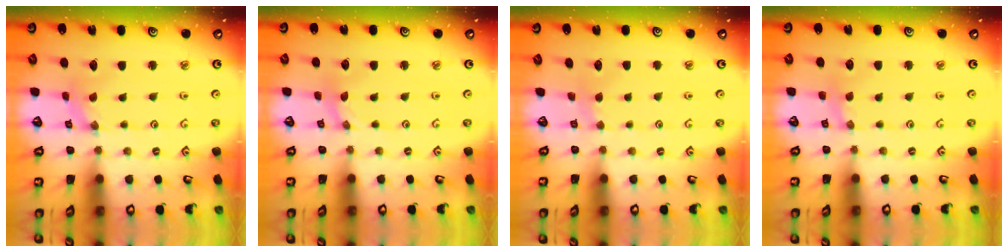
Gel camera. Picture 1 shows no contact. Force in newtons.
{"total": 0.0}
{"total": 2.2, "press": 2.2, "slide": 0.3}
{"total": 2.3, "press": 2.3, "slide": 0.3}